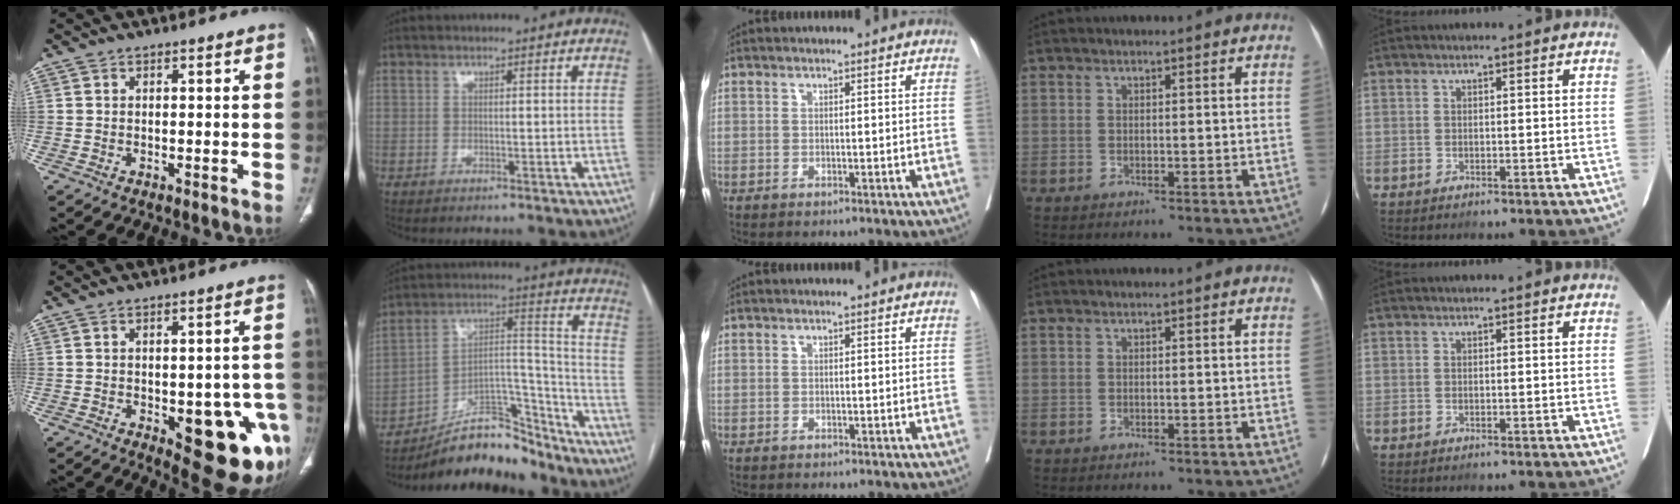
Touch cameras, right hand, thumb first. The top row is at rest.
{"thumb": {"total": 16.5, "force": [-5.6, 7.6, 13.6], "torque": [-0.113, 0.012, -0.048]}, "index": {"total": 16.5, "force": [-14.5, 5.2, 5.9], "torque": [-0.085, 0.052, -0.238]}}